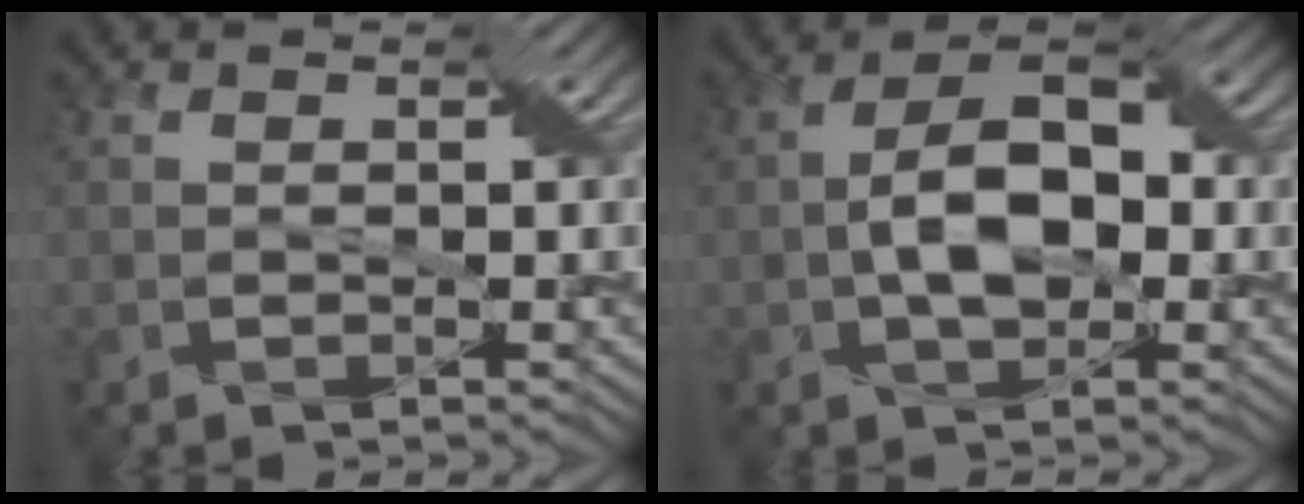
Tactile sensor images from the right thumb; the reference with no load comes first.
{"total": 7.3, "force": [-0.5, 4.2, 5.9], "torque": [-0.107, 0.011, -0.014]}